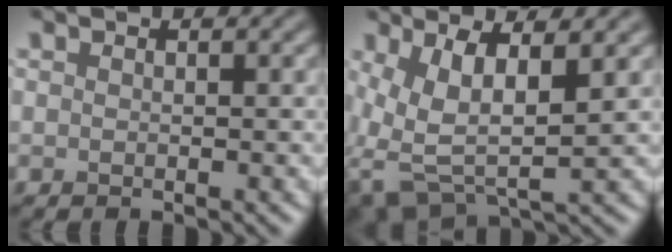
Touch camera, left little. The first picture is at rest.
{"total": 6.6, "force": [1.1, 3.1, 5.8], "torque": [-0.130, -0.006, 0.023]}